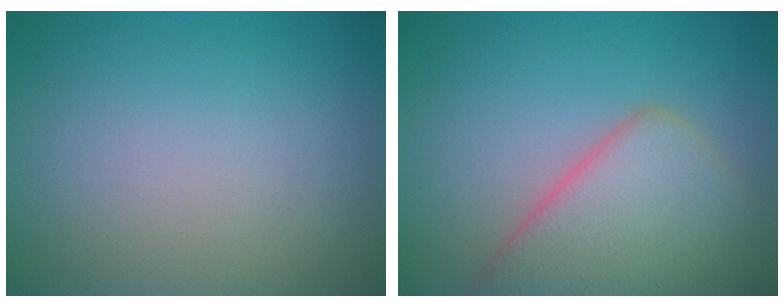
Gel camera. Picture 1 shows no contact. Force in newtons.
{"total": 6.7, "press": 6.7, "slide": 0.4}